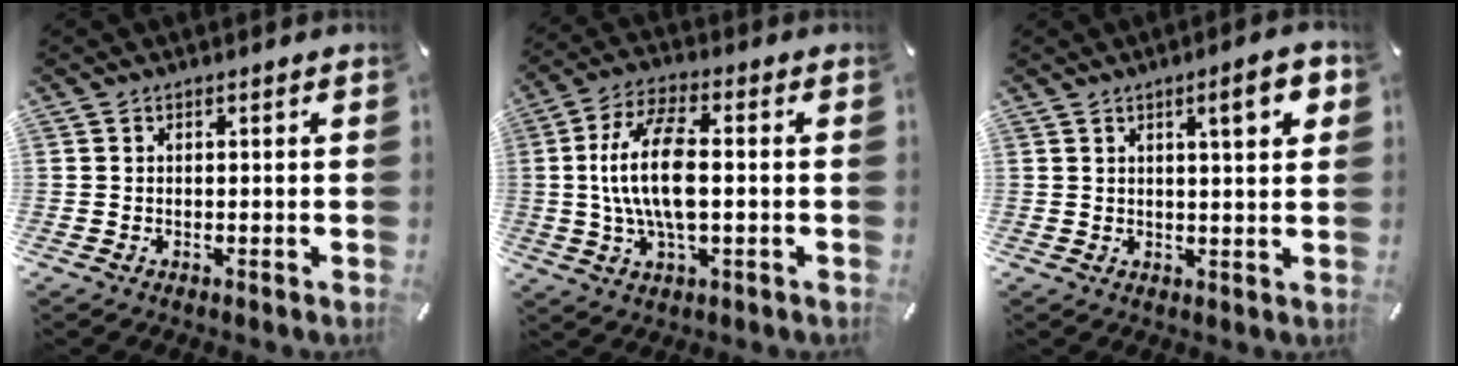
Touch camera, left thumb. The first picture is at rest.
{"total": 13.9, "force": [0.0, 5.6, 12.7], "torque": [-0.263, -0.006, -0.002]}
{"total": 7.7, "force": [3.4, 1.4, 6.8], "torque": [-0.103, -0.006, 0.048]}